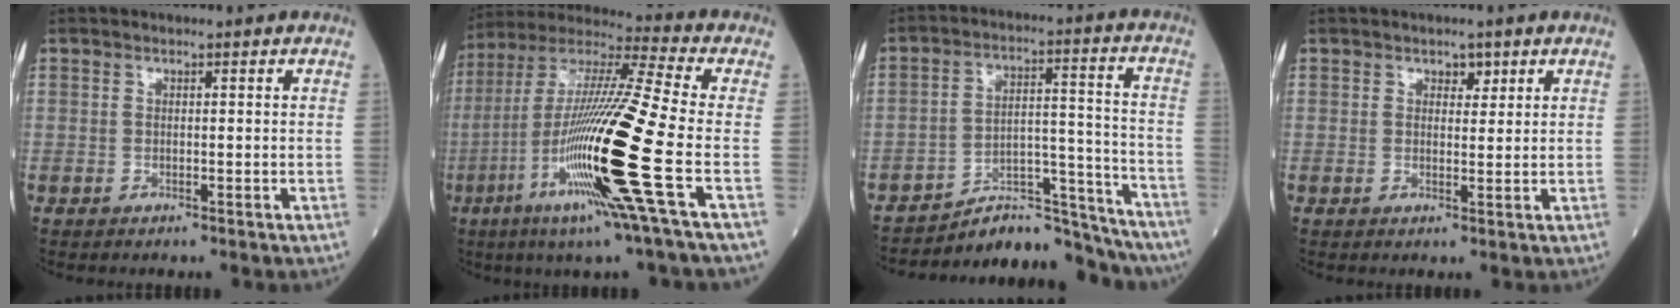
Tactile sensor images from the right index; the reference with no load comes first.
{"total": 21.5, "force": [-6.5, -1.1, 20.5], "torque": [-0.423, -0.037, -0.138]}
{"total": 14.1, "force": [-13.9, 1.6, 1.6], "torque": [-0.010, 0.060, -0.210]}
{"total": 1.8, "force": [1.1, 1.1, 0.9], "torque": [-0.008, -0.001, 0.016]}